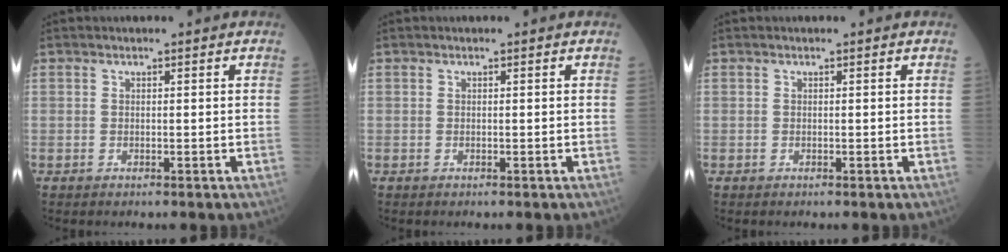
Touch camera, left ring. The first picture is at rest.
{"total": 0.0}
{"total": 0.0}